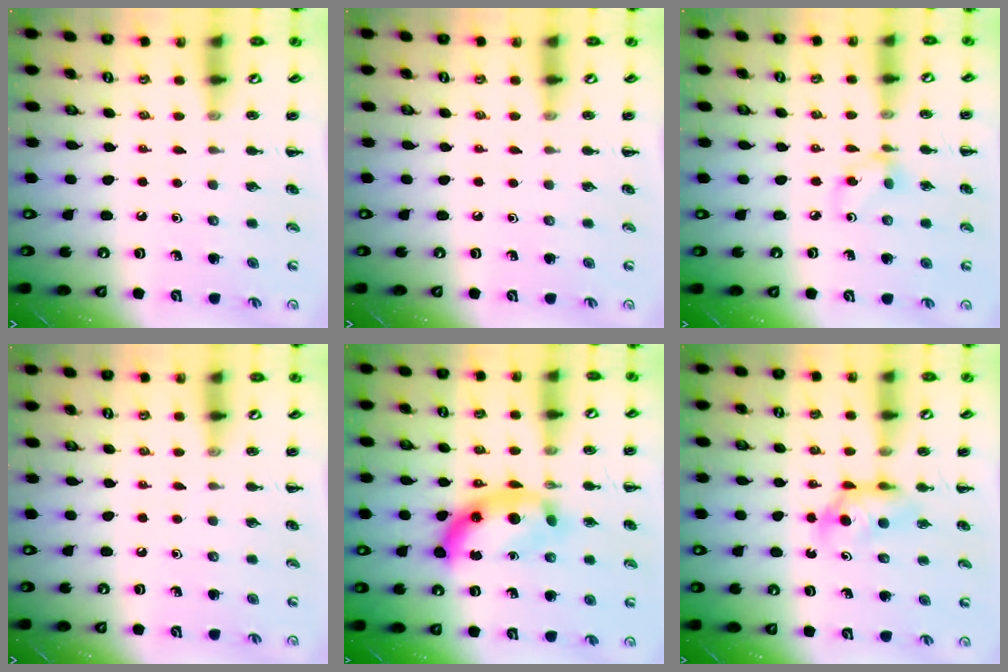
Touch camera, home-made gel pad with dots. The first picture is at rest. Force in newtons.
{"total": 0.0}
{"total": 4.2, "press": 4.2, "slide": 0.5}
{"total": 0.0}
{"total": 12.7, "press": 12.7, "slide": 0.4}
{"total": 4.1, "press": 4.0, "slide": 0.9}